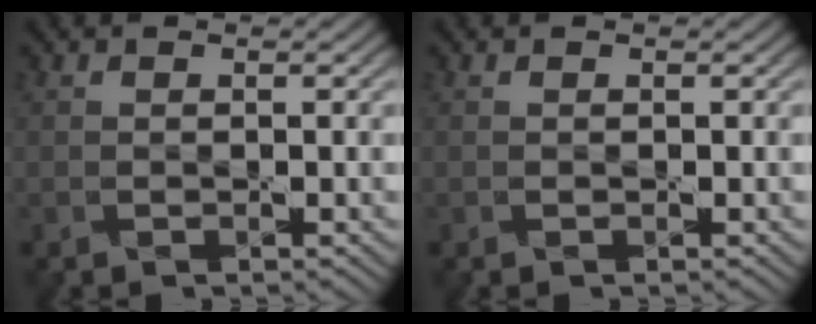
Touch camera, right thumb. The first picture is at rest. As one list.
[{"total": 0.0}]